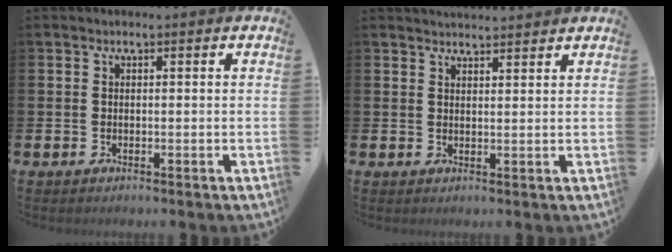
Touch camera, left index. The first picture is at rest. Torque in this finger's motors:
{"motor_torque": [-1.01, -0.78, -0.74, 0.02]}